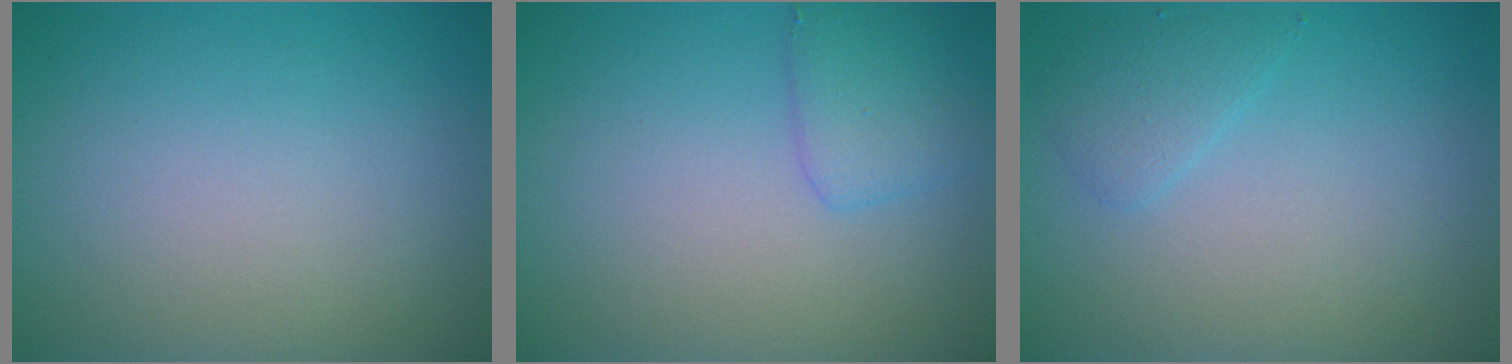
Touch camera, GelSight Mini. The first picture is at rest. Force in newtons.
{"total": 2.2, "press": 2.2, "slide": 0.1}
{"total": 1.7, "press": 1.7, "slide": 0.1}